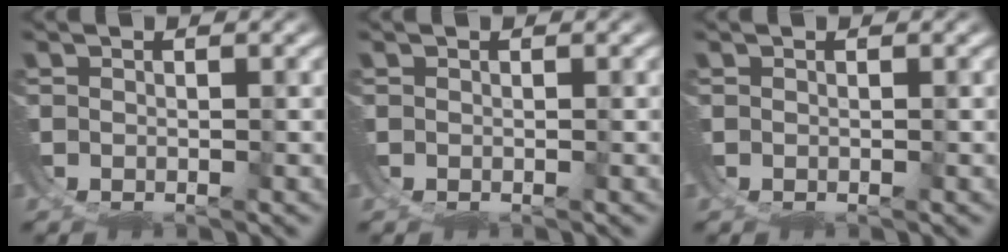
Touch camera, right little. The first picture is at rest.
{"total": 0.0}
{"total": 0.0}